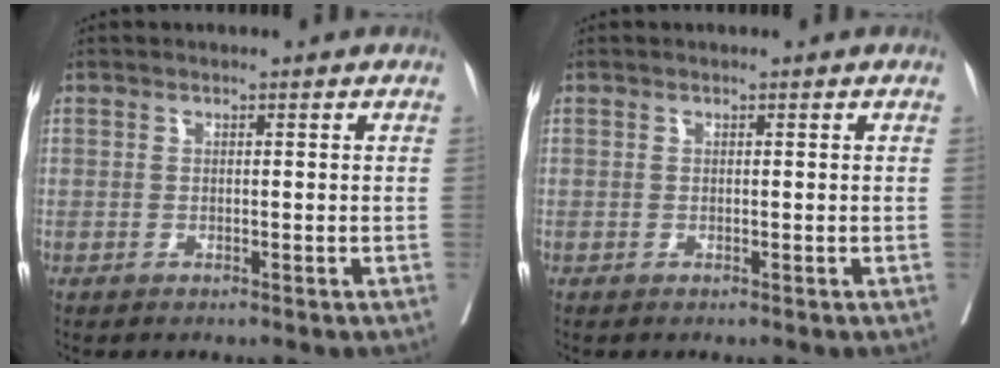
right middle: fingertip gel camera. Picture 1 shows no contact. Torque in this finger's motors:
{"motor_torque": [0.02, -0.33, 0.02, 0.00]}